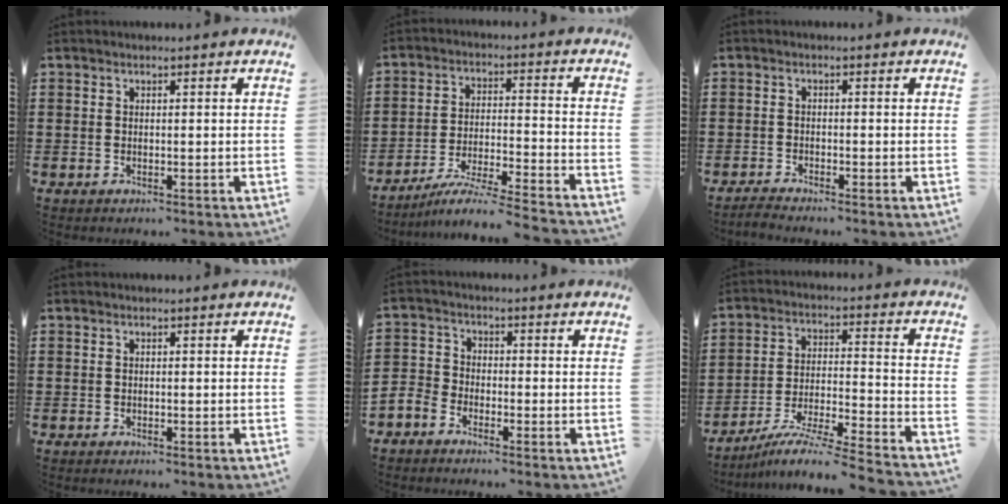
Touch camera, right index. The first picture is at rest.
{"total": 6.5, "force": [-5.9, -0.7, 2.6], "torque": [-0.051, -0.015, -0.117]}
{"total": 1.4, "force": [-1.4, -0.1, 0.0], "torque": [-0.002, 0.001, -0.028]}
{"total": 0.0}
{"total": 2.7, "force": [-2.5, 1.0, 0.1], "torque": [-0.024, 0.000, -0.058]}
{"total": 8.6, "force": [-7.7, -0.6, 3.8], "torque": [-0.075, -0.008, -0.156]}